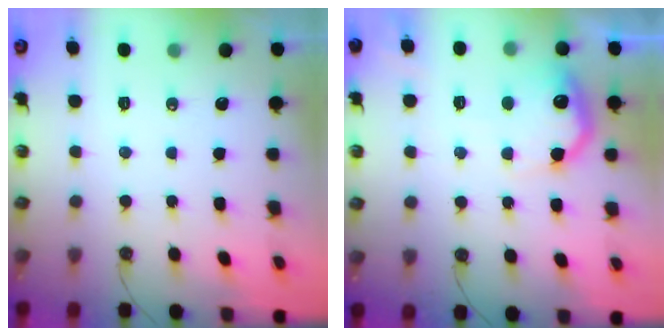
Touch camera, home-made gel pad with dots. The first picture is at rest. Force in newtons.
{"total": 14.2, "press": 14.2, "slide": 0.8}